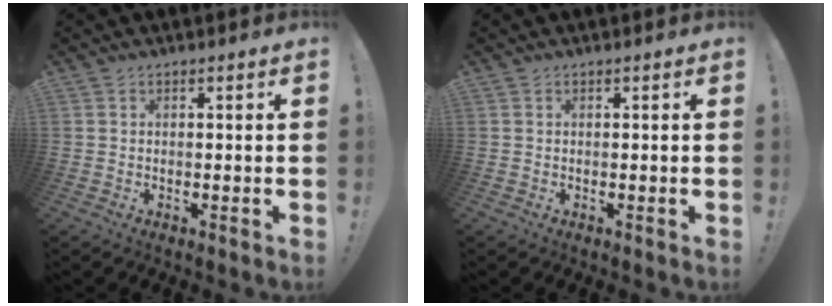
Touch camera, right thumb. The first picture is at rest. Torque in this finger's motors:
{"motor_torque": [-0.09, 0.10, -0.01, 0.00, 0.00]}